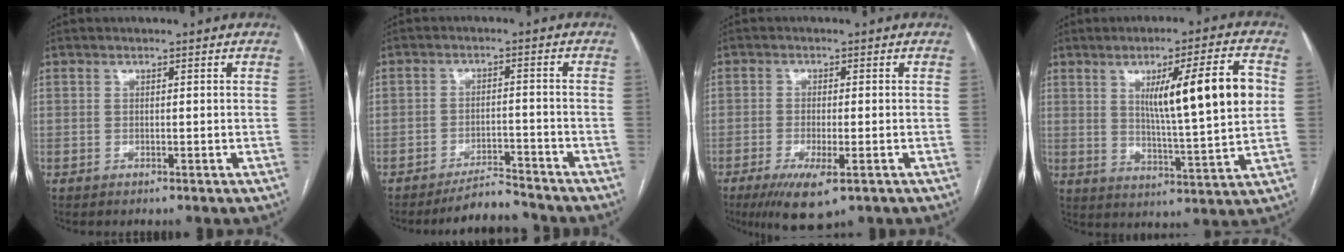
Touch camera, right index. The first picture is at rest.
{"total": 5.0, "force": [-5.0, 0.7, 0.5], "torque": [-0.005, -0.002, -0.082]}
{"total": 7.2, "force": [-3.9, 1.7, 5.8], "torque": [-0.105, -0.018, -0.062]}
{"total": 14.4, "force": [3.5, 0.5, 14.0], "torque": [-0.216, 0.000, 0.056]}